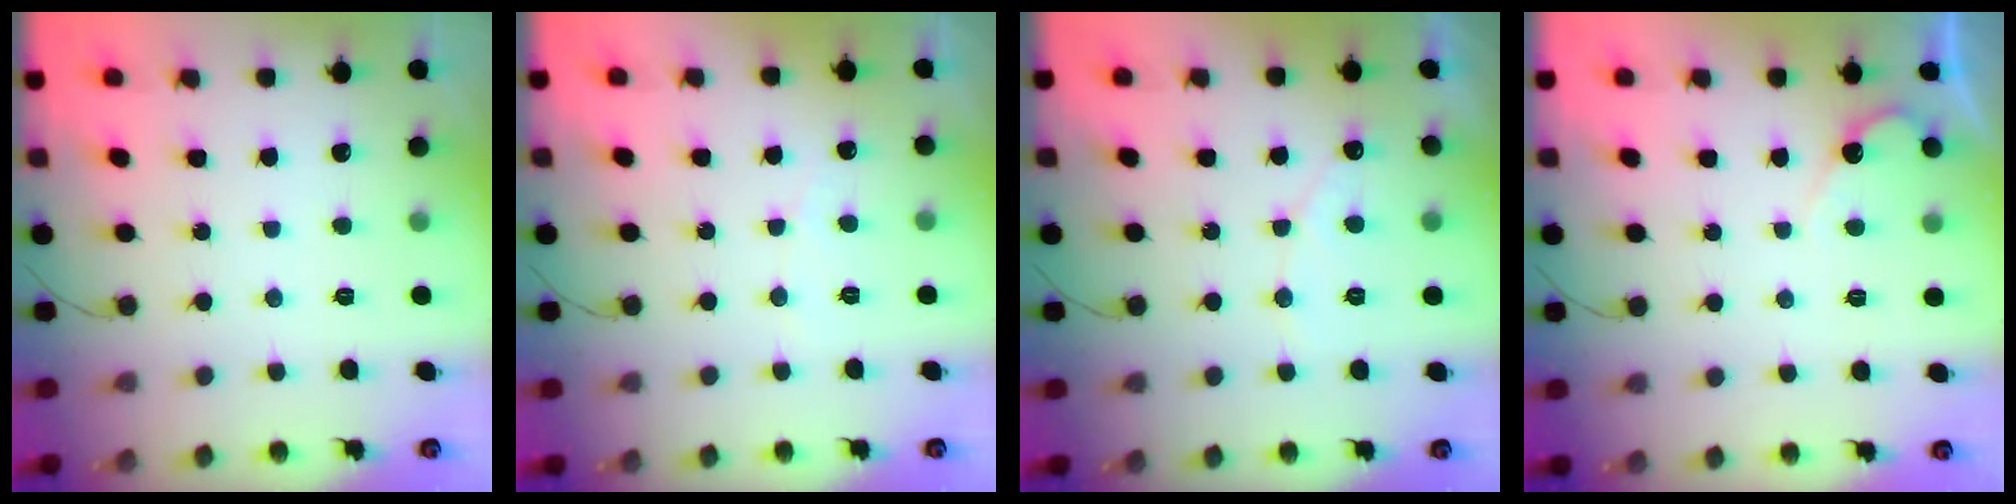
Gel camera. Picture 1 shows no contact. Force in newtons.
{"total": 2.6, "press": 2.6, "slide": 0.2}
{"total": 4.7, "press": 4.7, "slide": 0.4}
{"total": 3.6, "press": 3.6, "slide": 0.2}